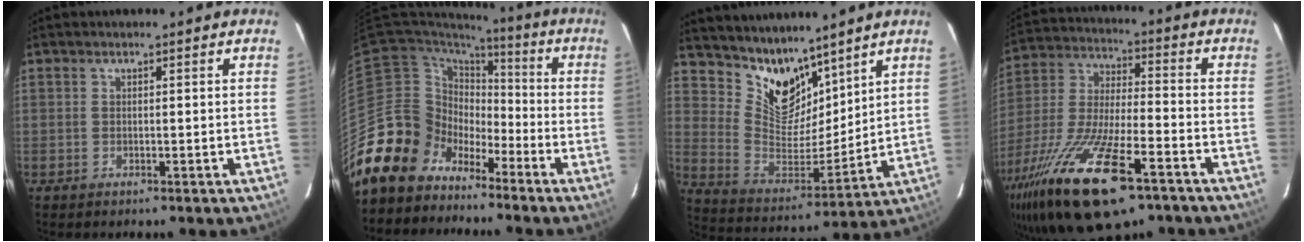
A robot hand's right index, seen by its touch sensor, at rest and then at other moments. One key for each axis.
{"total": 13.8, "fx": -9.4, "fy": 10.0, "fz": 1.4, "tx": -0.051, "ty": 0.038, "tz": -0.170}
{"total": 12.9, "fx": 10.2, "fy": 6.5, "fz": 4.3, "tx": -0.084, "ty": -0.009, "tz": 0.204}
{"total": 25.3, "fx": -15.0, "fy": 8.1, "fz": 18.7, "tx": -0.376, "ty": -0.055, "tz": -0.267}